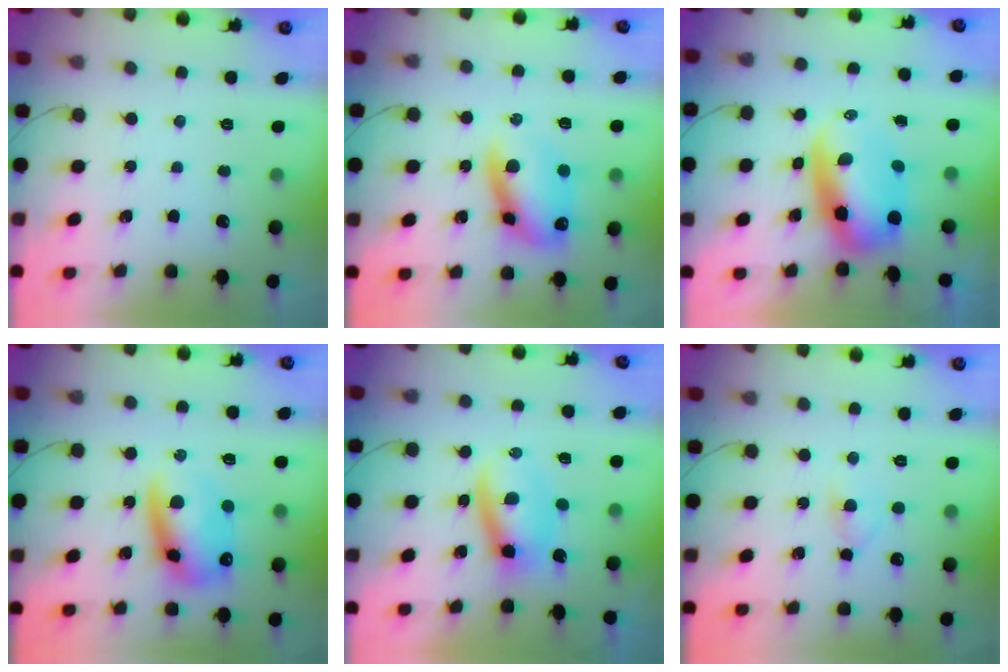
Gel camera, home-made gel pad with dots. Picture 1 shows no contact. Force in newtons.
{"total": 12.5, "press": 12.3, "slide": 2.5}
{"total": 8.3, "press": 7.9, "slide": 2.3}
{"total": 12.1, "press": 11.7, "slide": 3.0}
{"total": 6.1, "press": 6.0, "slide": 1.2}
{"total": 3.1, "press": 2.8, "slide": 1.3}